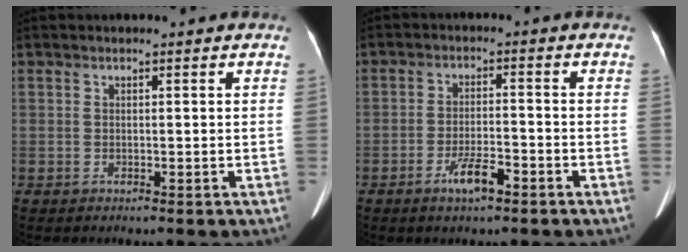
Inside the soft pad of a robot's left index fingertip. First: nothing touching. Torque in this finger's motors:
{"motor_torque": [0.56, 0.49, 0.29, 0.02]}